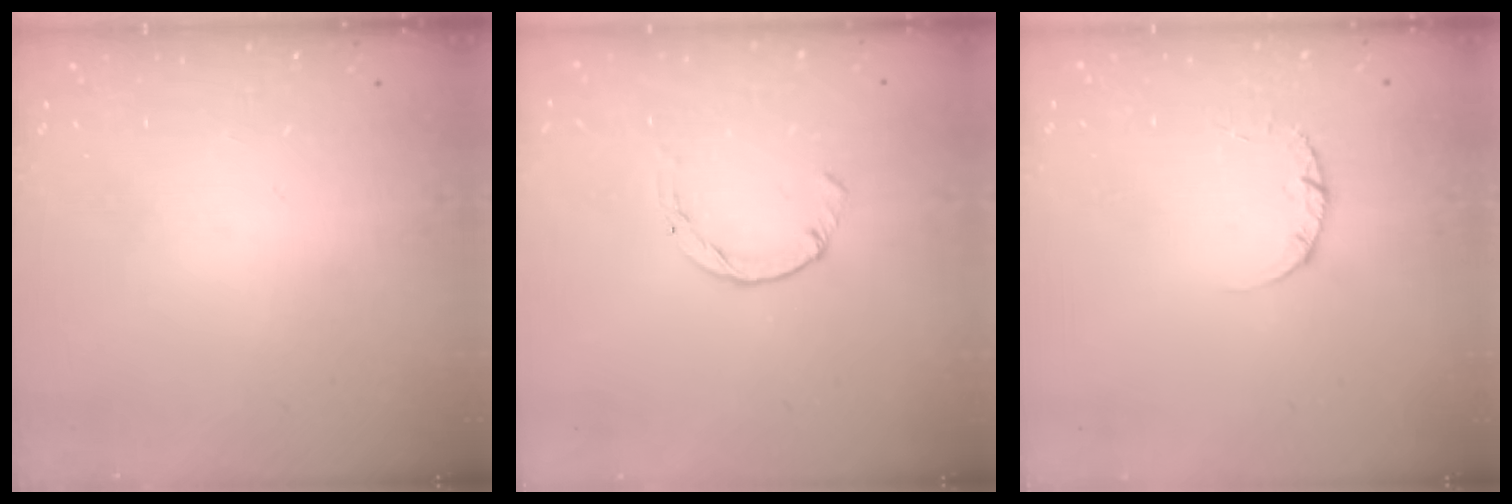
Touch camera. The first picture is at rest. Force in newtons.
{"total": 0.0}
{"total": 2.4, "press": 2.3, "slide": 0.3}